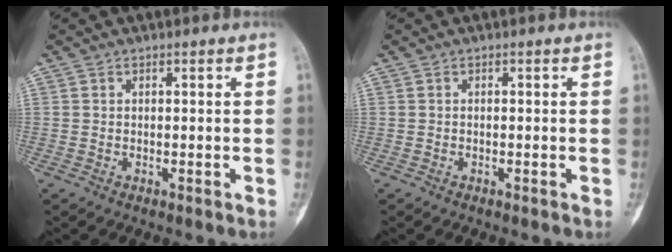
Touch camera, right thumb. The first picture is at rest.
{"total": 0.0}